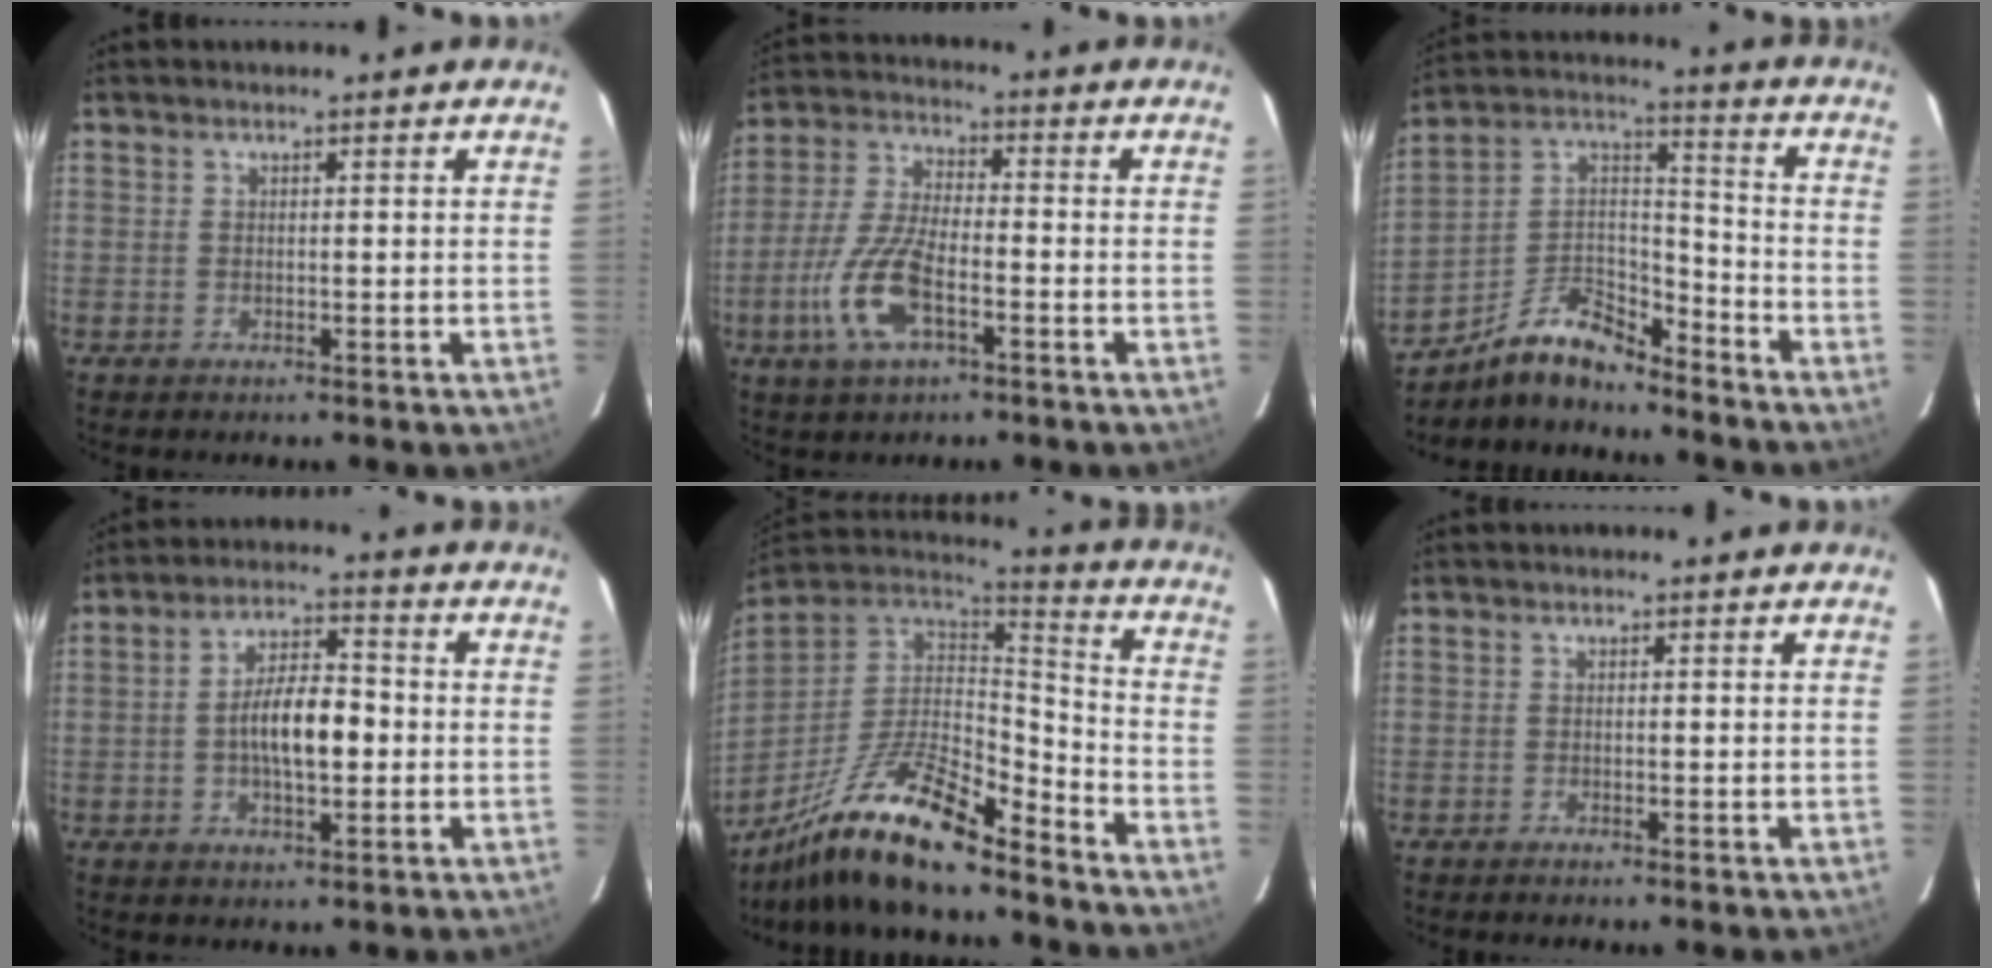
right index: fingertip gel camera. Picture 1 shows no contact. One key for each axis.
{"total": 11.8, "fx": -4.8, "fy": 4.4, "fz": 9.9, "tx": -0.218, "ty": -0.004, "tz": -0.094}
{"total": 11.4, "fx": -9.5, "fy": 3.6, "fz": 5.1, "tx": -0.114, "ty": 0.037, "tz": -0.184}
{"total": 8.9, "fx": -1.2, "fy": 3.6, "fz": 8.0, "tx": -0.146, "ty": 0.010, "tz": -0.019}
{"total": 20.0, "fx": -14.8, "fy": 4.6, "fz": 12.6, "tx": -0.251, "ty": -0.027, "tz": -0.270}
{"total": 0.6, "fx": -0.5, "fy": 0.0, "fz": 0.3, "tx": -0.004, "ty": 0.000, "tz": -0.010}